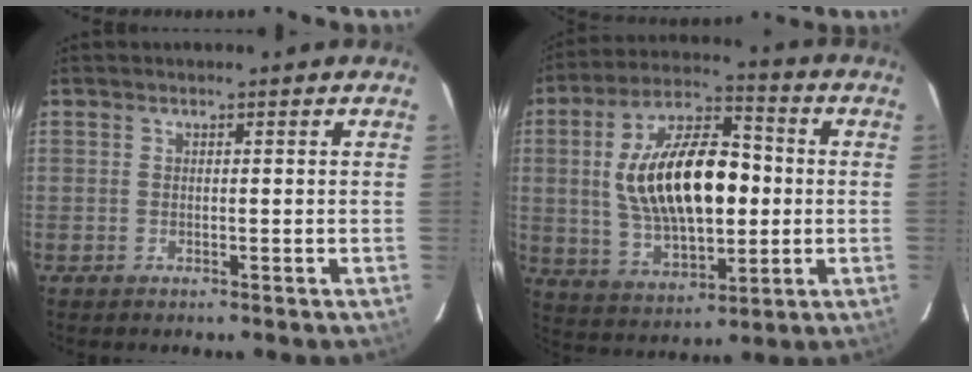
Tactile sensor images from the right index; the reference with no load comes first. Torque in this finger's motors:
{"motor_torque": [2.14, 0.00, 1.05, 0.21]}